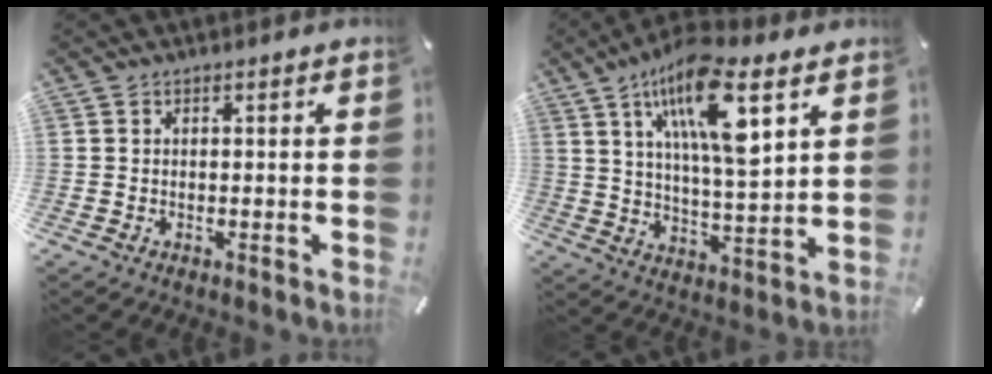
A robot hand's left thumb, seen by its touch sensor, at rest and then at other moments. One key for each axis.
{"total": 16.7, "fx": 9.1, "fy": 4.8, "fz": 13.2, "tx": -0.238, "ty": -0.032, "tz": 0.144}